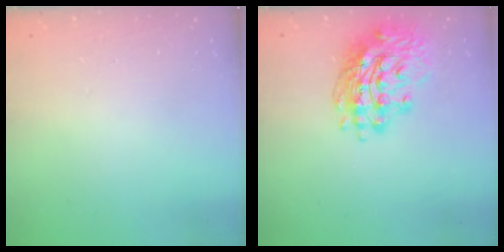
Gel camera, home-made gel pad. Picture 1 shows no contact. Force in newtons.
{"total": 16.1, "press": 16.0, "slide": 1.7}